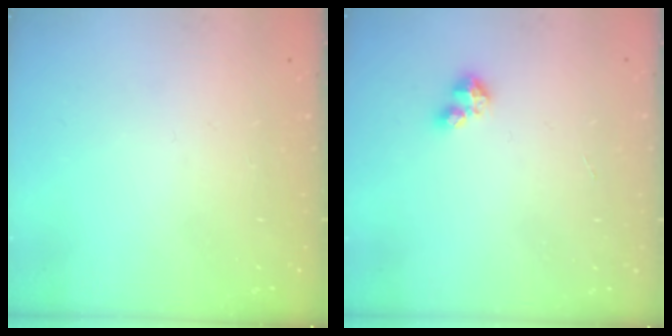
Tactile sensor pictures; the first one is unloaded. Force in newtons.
{"total": 2.8, "press": 2.8, "slide": 0.2}